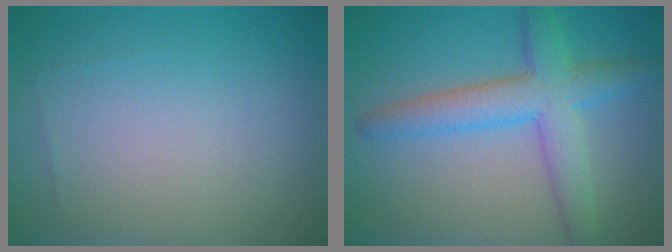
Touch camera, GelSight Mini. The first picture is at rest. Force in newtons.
{"total": 5.4, "press": 5.3, "slide": 0.3}